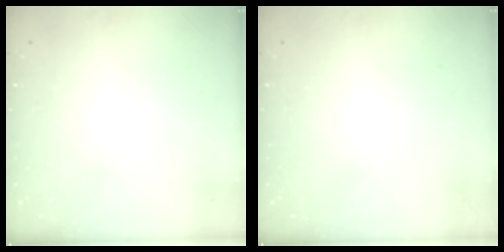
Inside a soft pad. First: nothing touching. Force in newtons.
{"total": 0.0}